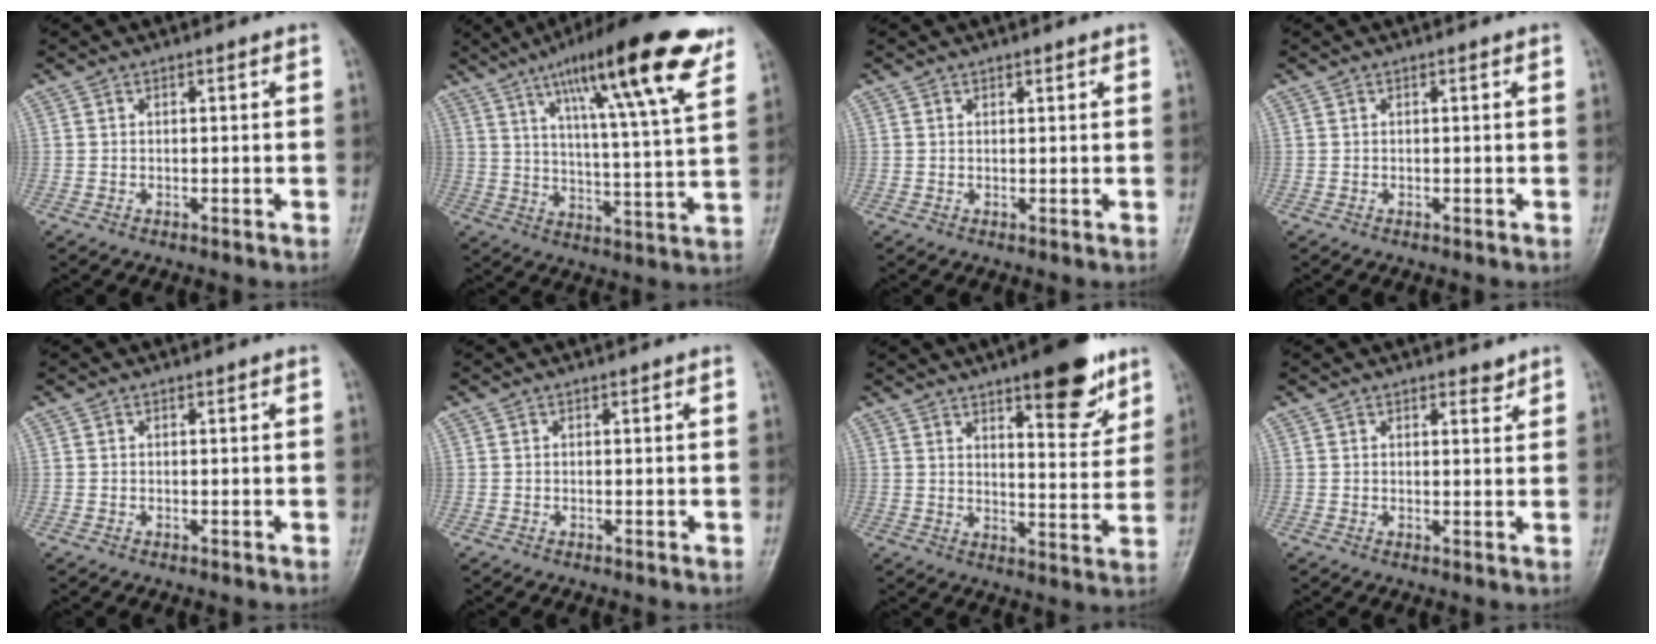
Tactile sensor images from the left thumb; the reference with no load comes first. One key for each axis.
{"total": 21.7, "fx": 12.7, "fy": 3.3, "fz": 17.3, "tx": -0.246, "ty": -0.038, "tz": 0.192}
{"total": 1.0, "fx": 0.7, "fy": 0.3, "fz": 0.6, "tx": -0.007, "ty": -0.003, "tz": 0.010}
{"total": 0.0}
{"total": 0.0}
{"total": 0.0}
{"total": 13.3, "fx": 8.2, "fy": 4.3, "fz": 9.5, "tx": -0.096, "ty": -0.047, "tz": 0.115}
{"total": 2.0, "fx": 1.6, "fy": 0.8, "fz": 0.8, "tx": 0.002, "ty": -0.011, "tz": 0.020}